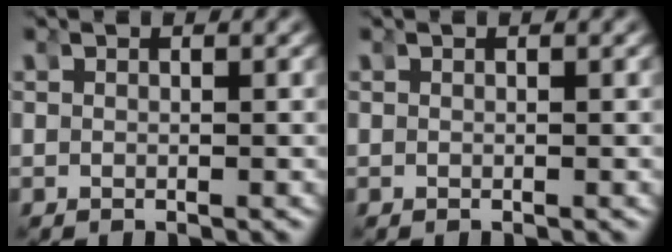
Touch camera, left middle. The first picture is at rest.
{"total": 0.0}